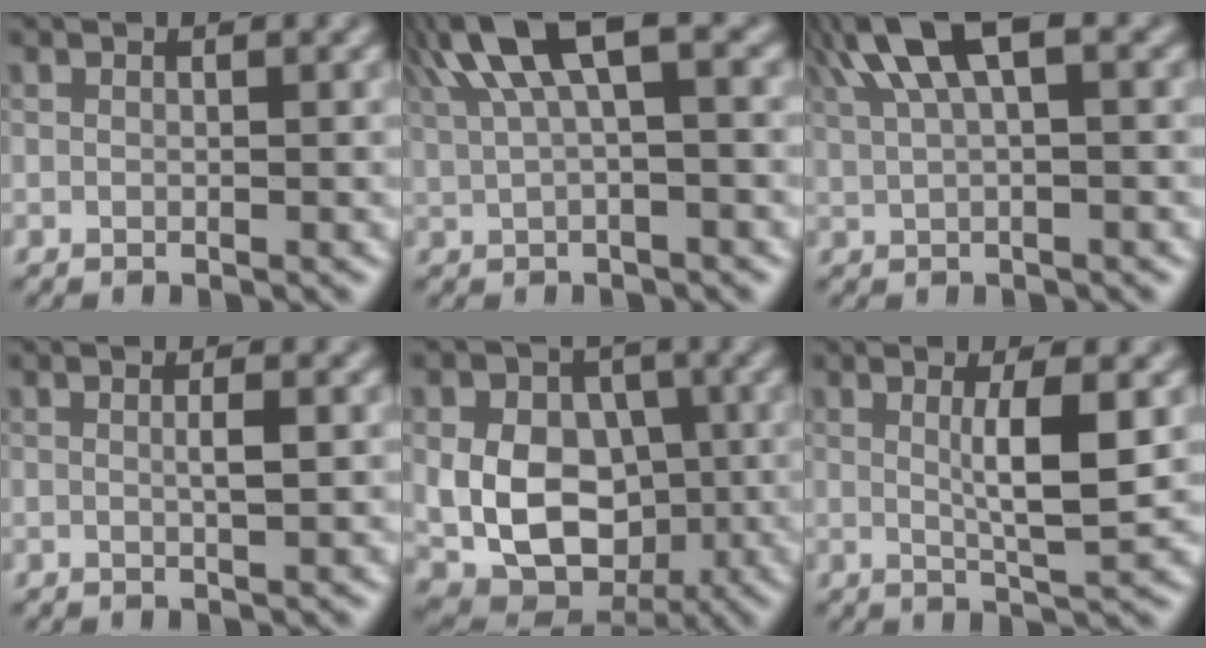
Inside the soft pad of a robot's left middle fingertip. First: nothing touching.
{"total": 6.5, "force": [2.9, 1.9, 5.5], "torque": [-0.107, 0.021, 0.053]}
{"total": 6.4, "force": [3.4, 1.8, 5.1], "torque": [-0.099, 0.022, 0.064]}
{"total": 1.4, "force": [0.1, 0.3, 1.4], "torque": [-0.023, 0.004, 0.000]}
{"total": 10.7, "force": [-0.5, 8.3, 6.7], "torque": [-0.088, 0.007, -0.020]}
{"total": 4.7, "force": [0.7, 0.8, 4.5], "torque": [-0.074, -0.003, 0.013]}